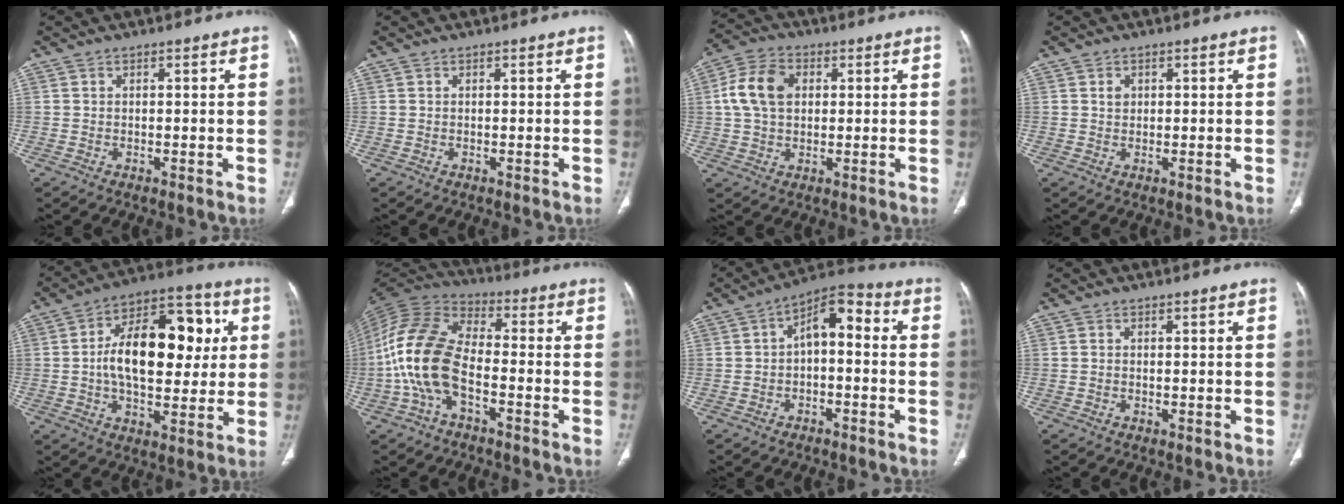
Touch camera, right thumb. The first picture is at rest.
{"total": 0.0}
{"total": 9.8, "force": [1.8, 6.8, 6.7], "torque": [-0.125, 0.015, 0.029]}
{"total": 1.4, "force": [0.5, 1.1, 0.7], "torque": [-0.006, 0.000, 0.008]}
{"total": 20.2, "force": [2.5, 11.3, 16.5], "torque": [-0.227, 0.020, 0.033]}
{"total": 15.1, "force": [-4.0, 8.1, 12.0], "torque": [-0.255, 0.036, -0.084]}
{"total": 8.2, "force": [-0.3, 4.5, 6.9], "torque": [-0.089, 0.041, -0.018]}
{"total": 0.0}